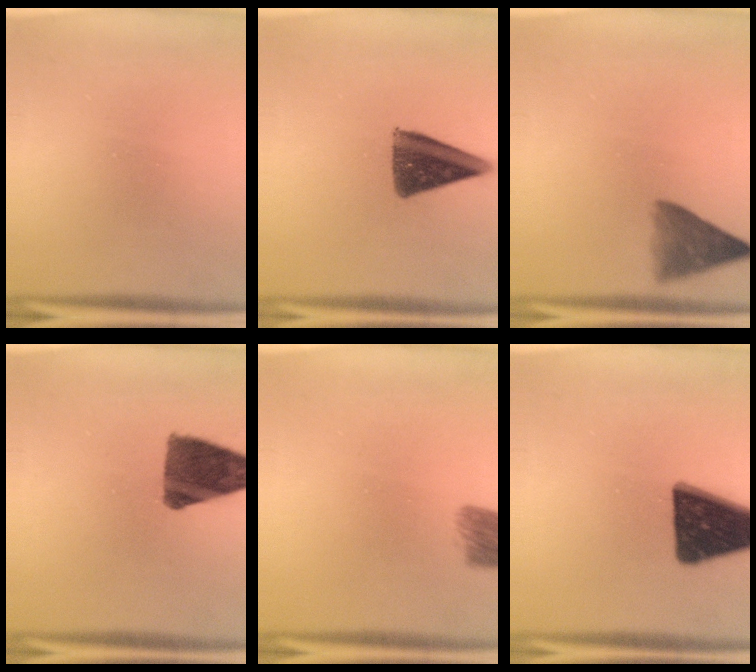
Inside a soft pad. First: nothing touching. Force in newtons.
{"total": 10.9}
{"total": 5.8}
{"total": 10.8}
{"total": 3.9}
{"total": 16.7}